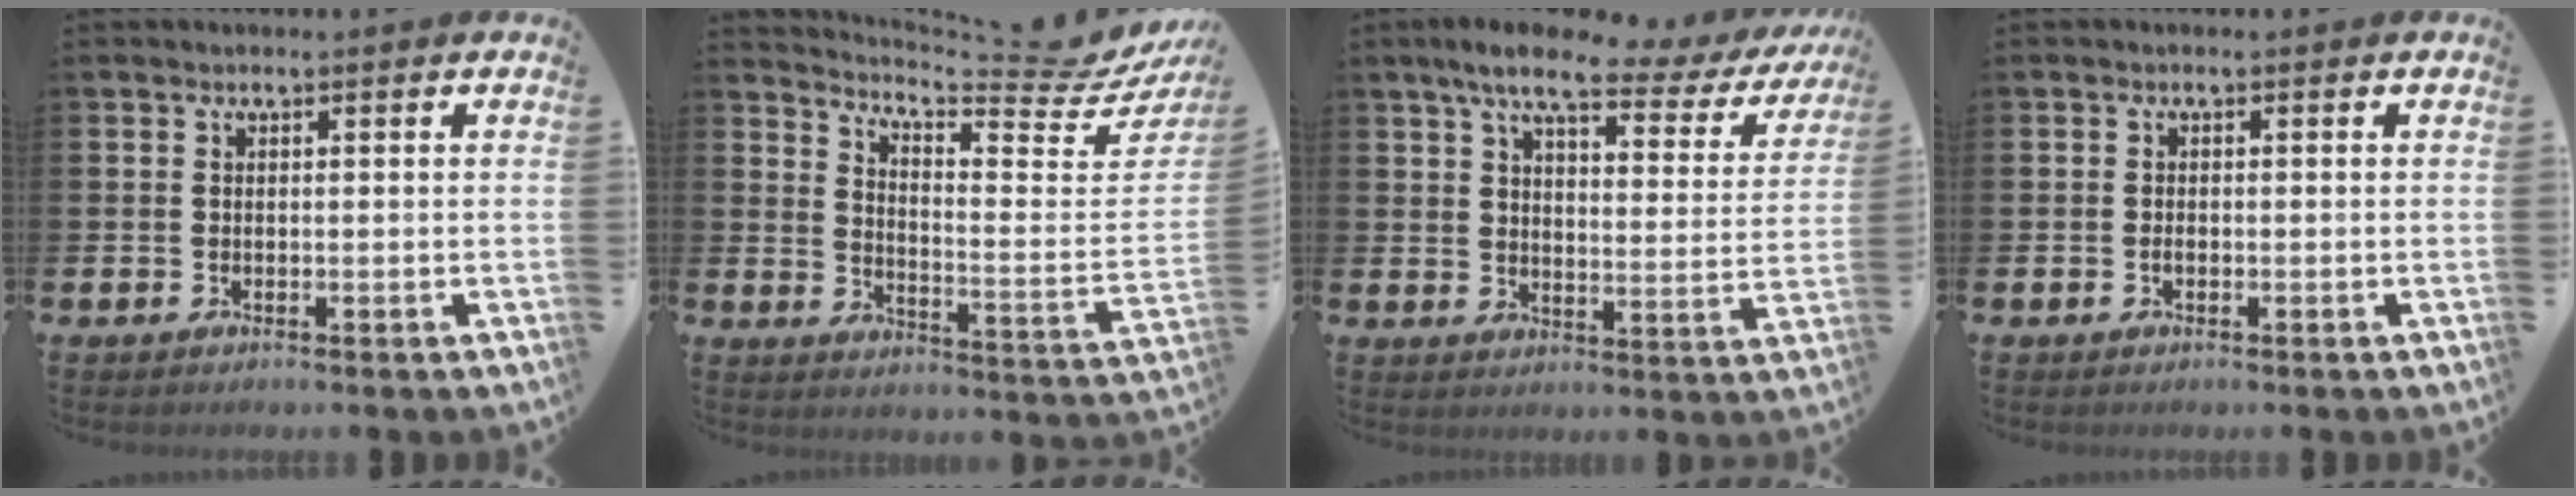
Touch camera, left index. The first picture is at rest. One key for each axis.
{"total": 6.0, "fx": 5.4, "fy": 0.6, "fz": 2.5, "tx": -0.057, "ty": -0.062, "tz": 0.083}
{"total": 7.5, "fx": 5.7, "fy": 2.0, "fz": 4.4, "tx": -0.097, "ty": -0.028, "tz": 0.089}
{"total": 0.7, "fx": -0.3, "fy": 0.4, "fz": 0.5, "tx": -0.013, "ty": 0.002, "tz": -0.005}